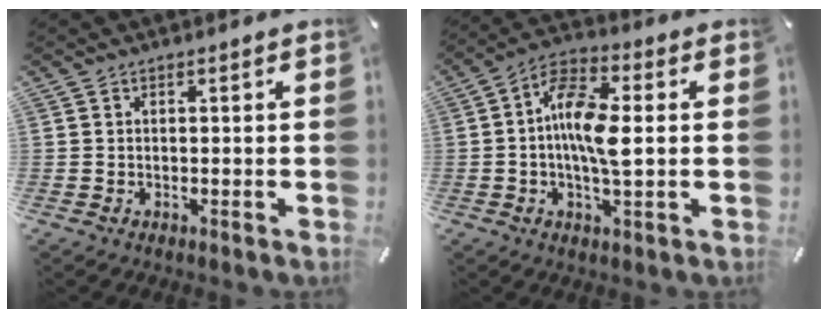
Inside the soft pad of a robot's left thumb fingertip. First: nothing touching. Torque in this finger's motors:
{"motor_torque": [-0.01, 0.85, 1.41, -0.17, 0.42]}